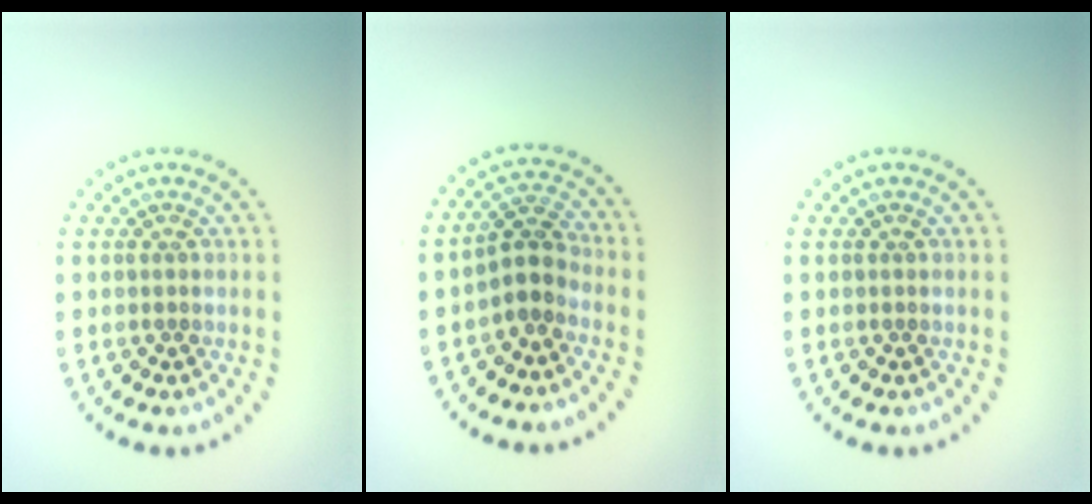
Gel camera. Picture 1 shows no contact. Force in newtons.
{"total": 2.5, "press": 2.1, "slide": 1.5}
{"total": 0.0}